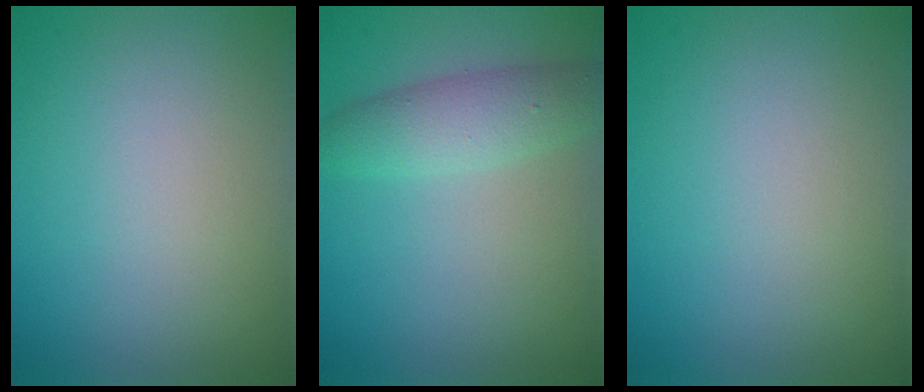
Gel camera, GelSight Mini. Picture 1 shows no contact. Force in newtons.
{"total": 3.4, "press": 3.4, "slide": 0.1}
{"total": 0.0}